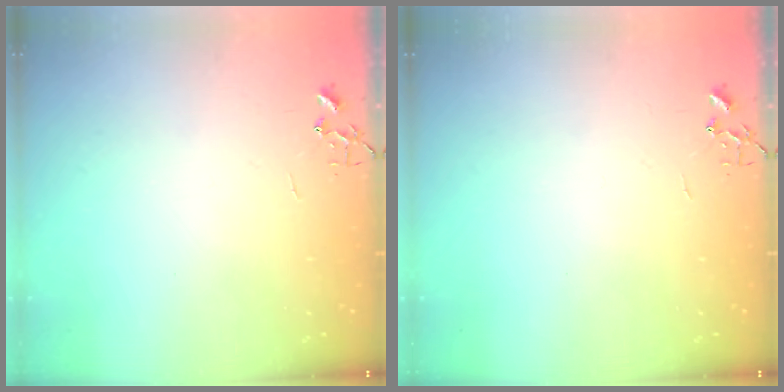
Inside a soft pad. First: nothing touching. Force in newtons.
{"total": 0.0}